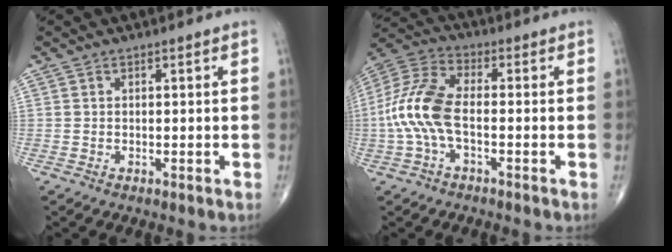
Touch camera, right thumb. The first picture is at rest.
{"total": 11.5, "force": [-1.9, 5.4, 10.0], "torque": [-0.233, 0.029, -0.044]}